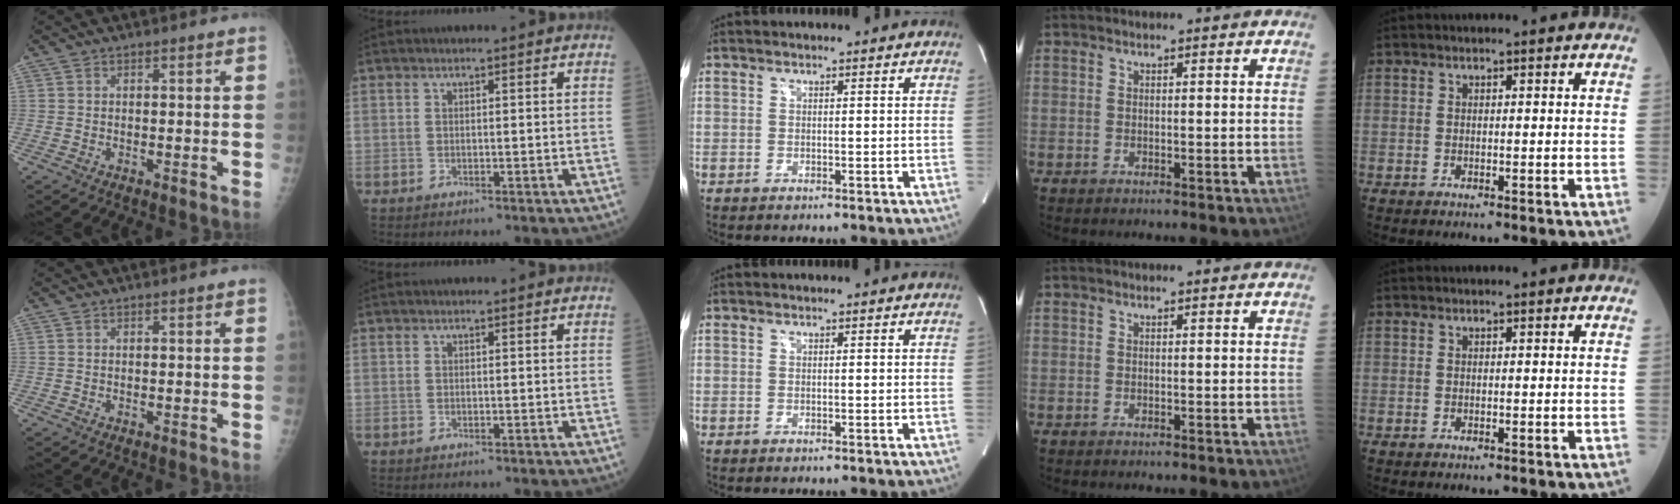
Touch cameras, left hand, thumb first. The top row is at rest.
{}